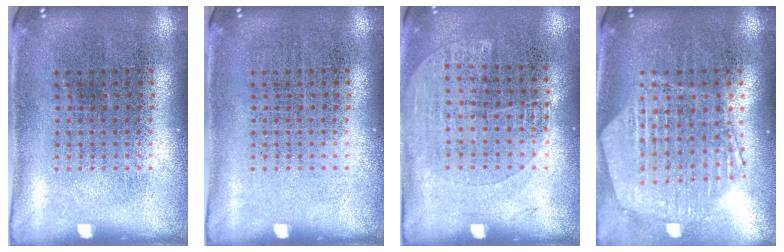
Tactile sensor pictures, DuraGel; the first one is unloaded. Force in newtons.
{"total": 0.0}
{"total": 1.1, "press": 0.9, "slide": 0.6}
{"total": 1.2, "press": 1.2, "slide": 0.2}